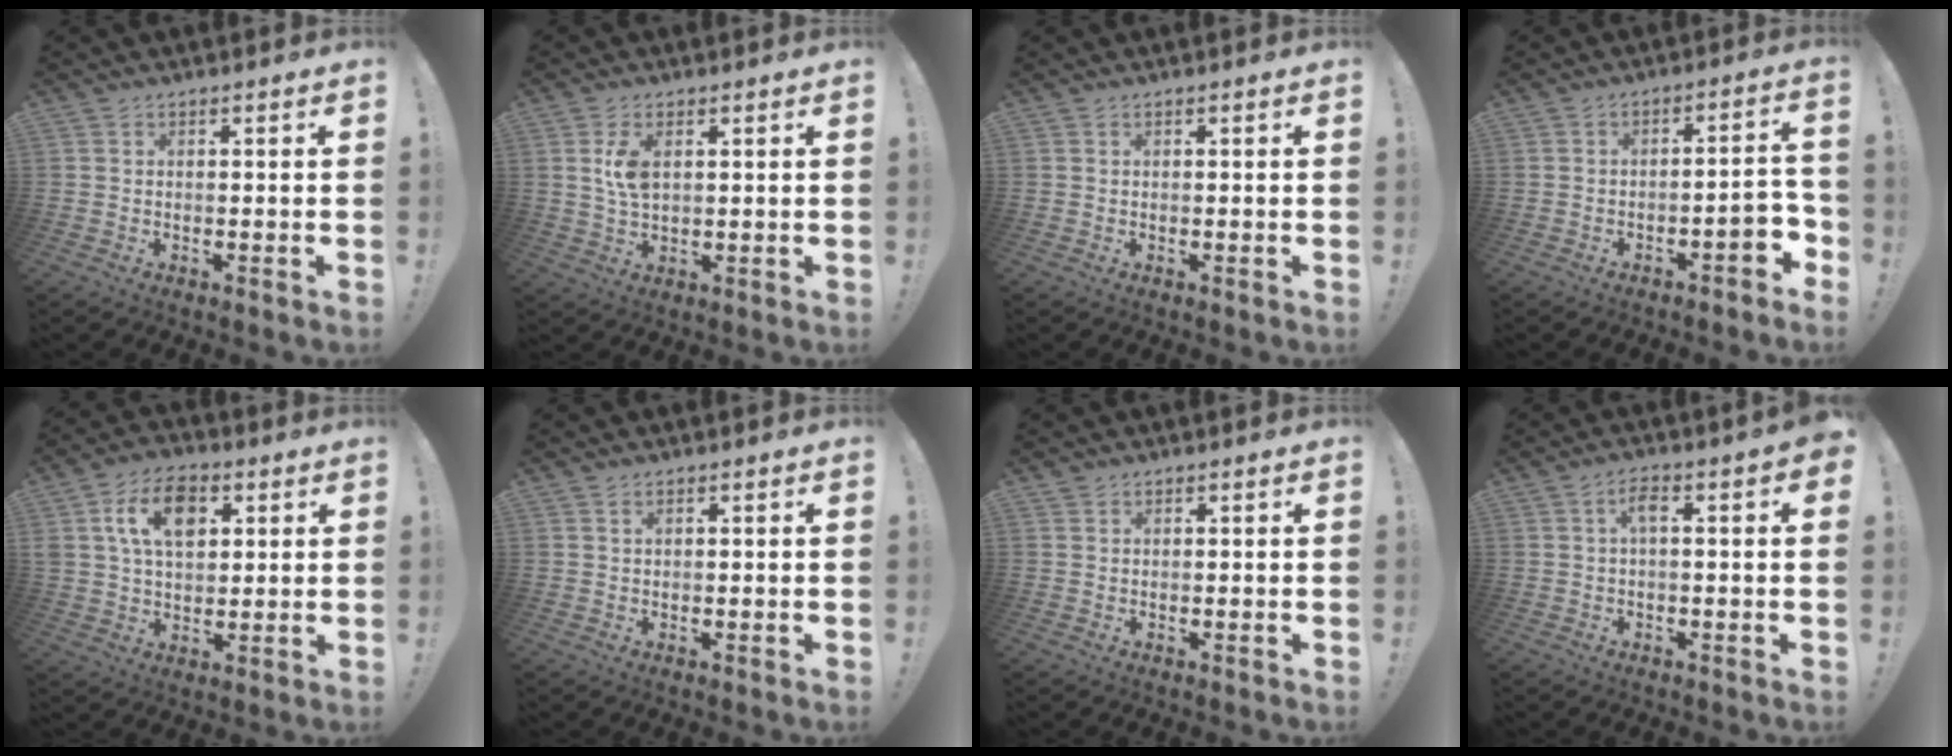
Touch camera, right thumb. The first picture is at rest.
{"total": 5.7, "force": [1.8, 2.9, 4.6], "torque": [-0.076, -0.007, 0.026]}
{"total": 0.0}
{"total": 6.9, "force": [-3.5, 2.4, 5.4], "torque": [-0.065, 0.016, -0.058]}
{"total": 13.8, "force": [4.8, 9.4, 8.9], "torque": [-0.145, 0.006, 0.092]}
{"total": 0.7, "force": [0.4, 0.4, 0.4], "torque": [-0.002, -0.002, 0.006]}
{"total": 0.7, "force": [0.5, 0.5, 0.0], "torque": [0.008, -0.004, 0.008]}
{"total": 4.3, "force": [0.5, 0.9, 4.1], "torque": [-0.075, 0.007, 0.004]}